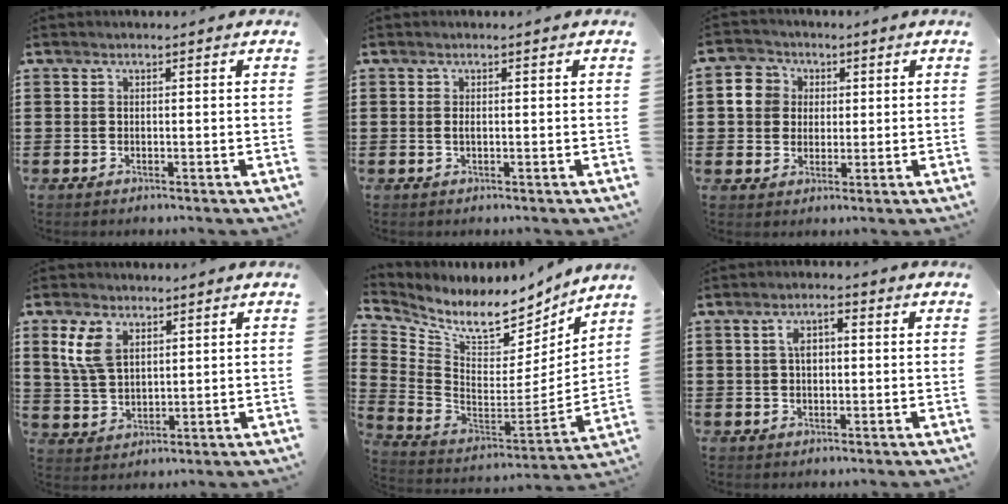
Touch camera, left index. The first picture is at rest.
{"total": 0.7, "force": [0.1, 0.1, 0.7], "torque": [-0.016, -0.002, 0.002]}
{"total": 5.4, "force": [1.1, 5.1, 1.4], "torque": [-0.043, 0.015, 0.017]}
{"total": 6.5, "force": [3.2, 3.9, 4.0], "torque": [-0.100, 0.009, 0.058]}
{"total": 7.8, "force": [6.6, 2.8, 3.0], "torque": [-0.080, -0.063, 0.114]}
{"total": 3.4, "force": [0.4, 1.8, 2.9], "torque": [-0.059, 0.010, 0.003]}